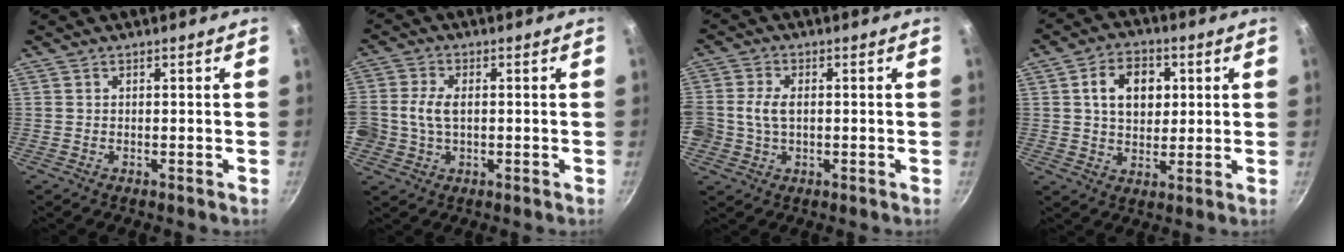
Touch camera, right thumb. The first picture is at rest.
{"total": 6.9, "force": [0.1, 4.8, 5.0], "torque": [-0.097, 0.012, -0.002]}
{"total": 6.2, "force": [0.1, 4.4, 4.3], "torque": [-0.080, 0.010, -0.002]}
{"total": 10.2, "force": [2.4, 7.3, 6.7], "torque": [-0.084, 0.001, 0.035]}